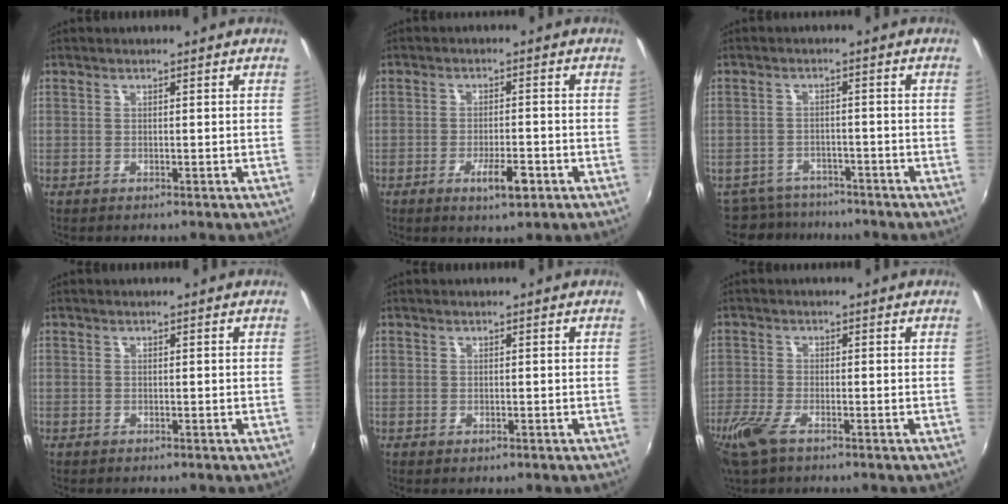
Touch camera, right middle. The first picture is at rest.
{"total": 4.7, "force": [-2.4, 1.2, 3.9], "torque": [-0.077, -0.006, -0.035]}
{"total": 7.8, "force": [-7.0, 3.2, 1.1], "torque": [-0.038, 0.001, -0.106]}
{"total": 0.6, "force": [-0.4, 0.4, 0.0], "torque": [-0.002, 0.000, -0.009]}
{"total": 0.0}
{"total": 6.9, "force": [-4.5, 2.4, 4.7], "torque": [-0.122, -0.020, -0.090]}